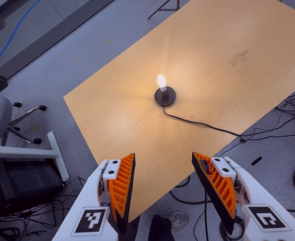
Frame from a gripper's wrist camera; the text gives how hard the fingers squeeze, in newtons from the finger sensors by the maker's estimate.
{"total": 0.0}